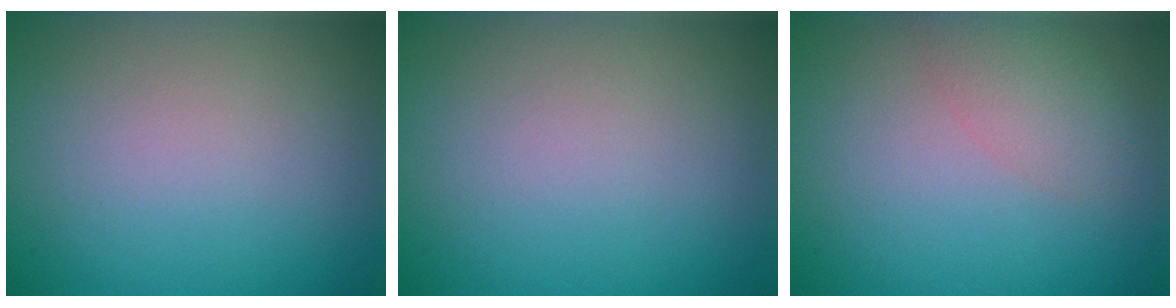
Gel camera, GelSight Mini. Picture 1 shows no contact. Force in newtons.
{"total": 0.0}
{"total": 2.7, "press": 2.7, "slide": 0.2}